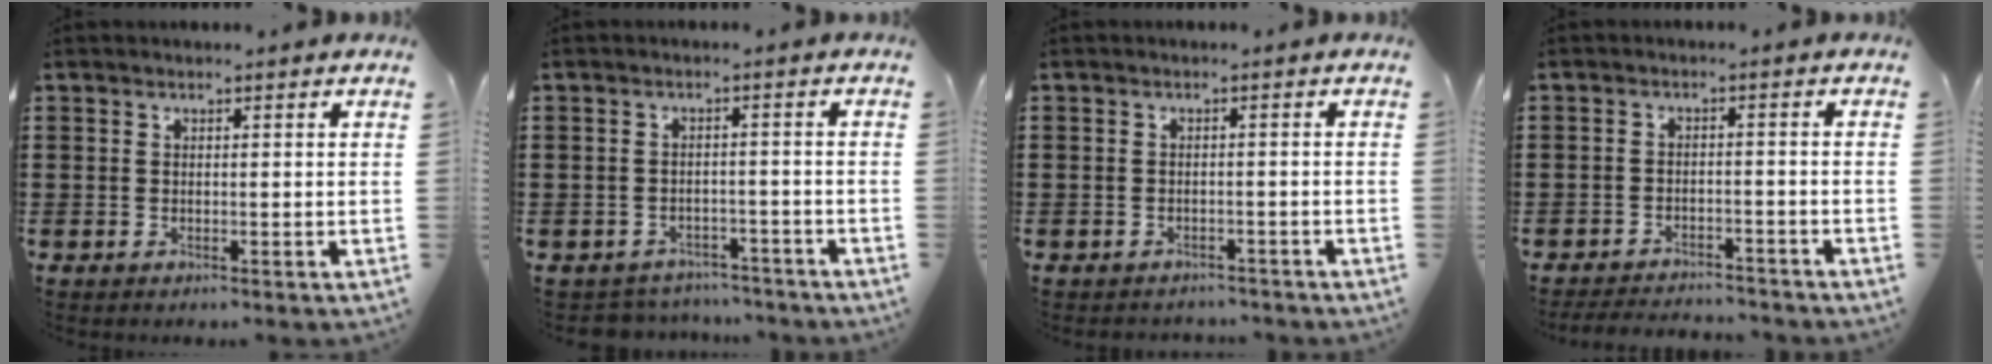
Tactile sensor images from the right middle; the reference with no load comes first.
{"total": 2.6, "force": [-2.5, 0.5, -0.3], "torque": [-0.005, 0.000, -0.058]}
{"total": 1.4, "force": [-1.3, 0.3, -0.2], "torque": [-0.002, 0.002, -0.032]}
{"total": 3.2, "force": [-3.2, 0.4, 0.1], "torque": [-0.007, 0.000, -0.068]}